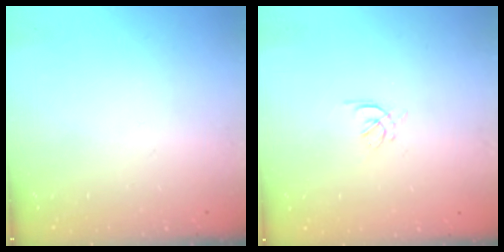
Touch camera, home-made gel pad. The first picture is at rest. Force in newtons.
{"total": 1.5, "press": 1.4, "slide": 0.6}